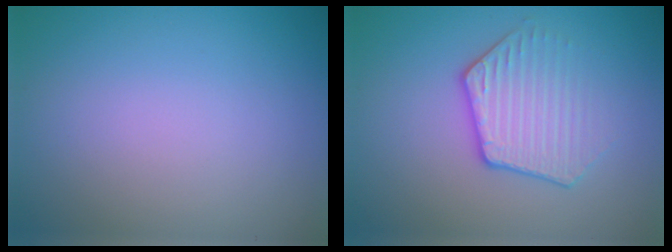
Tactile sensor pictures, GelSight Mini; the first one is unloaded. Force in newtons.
{"total": 3.6, "press": 3.1, "slide": 1.8}